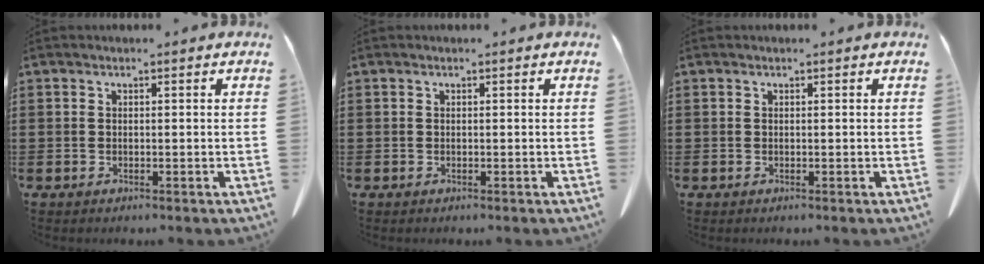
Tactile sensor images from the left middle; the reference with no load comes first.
{"total": 0.0}
{"total": 0.0}